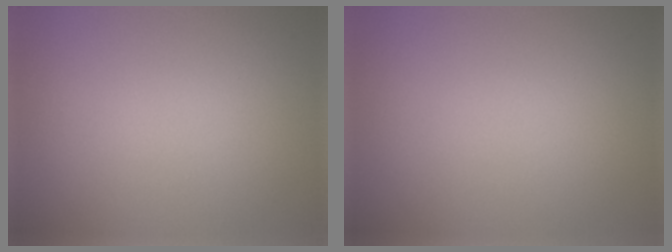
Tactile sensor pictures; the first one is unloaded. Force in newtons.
{"total": 0.0}